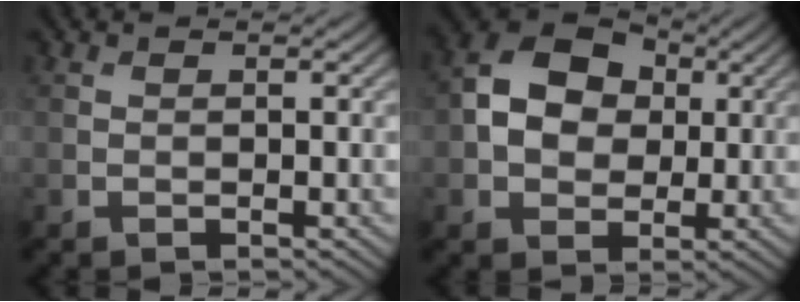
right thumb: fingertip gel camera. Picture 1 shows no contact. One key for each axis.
{"total": 8.8, "fx": 1.1, "fy": 6.7, "fz": 5.6, "tx": -0.115, "ty": 0.015, "tz": 0.009}